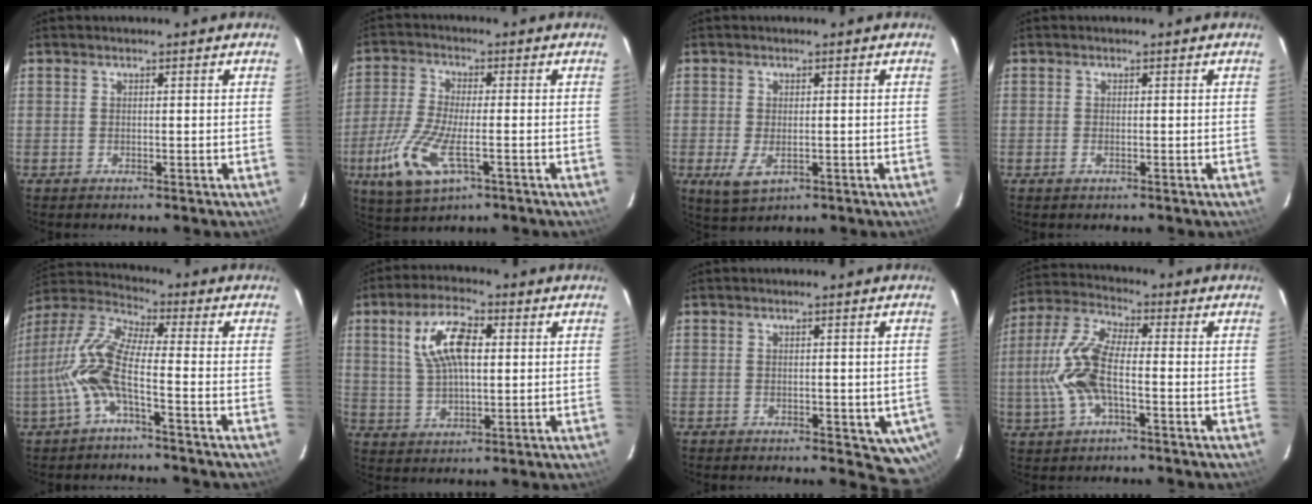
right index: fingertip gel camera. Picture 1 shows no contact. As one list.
[{"total": 11.6, "force": [-4.6, 4.3, 9.7], "torque": [-0.222, -0.018, -0.086]}, {"total": 4.6, "force": [-1.4, 2.7, 3.5], "torque": [-0.072, -0.015, -0.020]}, {"total": 0.8, "force": [-0.4, 0.5, 0.5], "torque": [-0.010, -0.002, -0.008]}, {"total": 10.8, "force": [-3.2, 1.9, 10.1], "torque": [-0.227, 0.009, -0.068]}, {"total": 10.4, "force": [2.9, 4.6, 8.9], "torque": [-0.175, 0.016, 0.058]}, {"total": 5.5, "force": [-1.9, 3.6, 3.6], "torque": [-0.029, 0.001, -0.018]}, {"total": 12.0, "force": [-2.1, 4.7, 10.8], "torque": [-0.241, 0.008, -0.045]}]